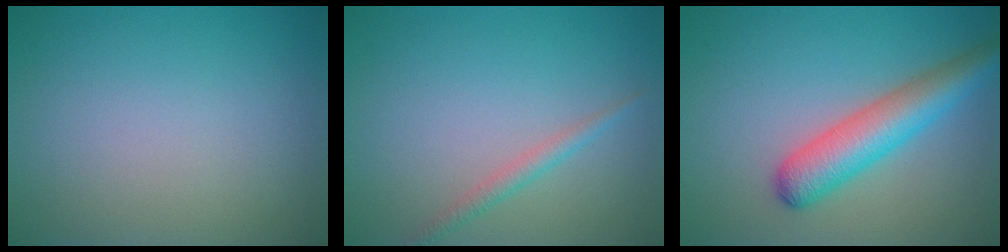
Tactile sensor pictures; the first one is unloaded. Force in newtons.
{"total": 1.4, "press": 1.4, "slide": 0.0}
{"total": 5.4, "press": 5.4, "slide": 0.2}